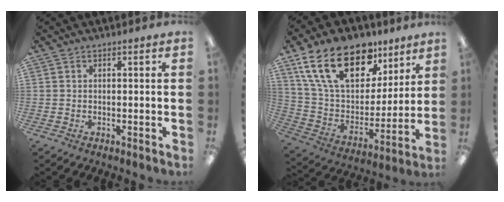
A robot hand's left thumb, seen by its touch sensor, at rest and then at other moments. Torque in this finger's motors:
{"motor_torque": [2.60, 2.41, 1.44, -1.34, 0.52]}